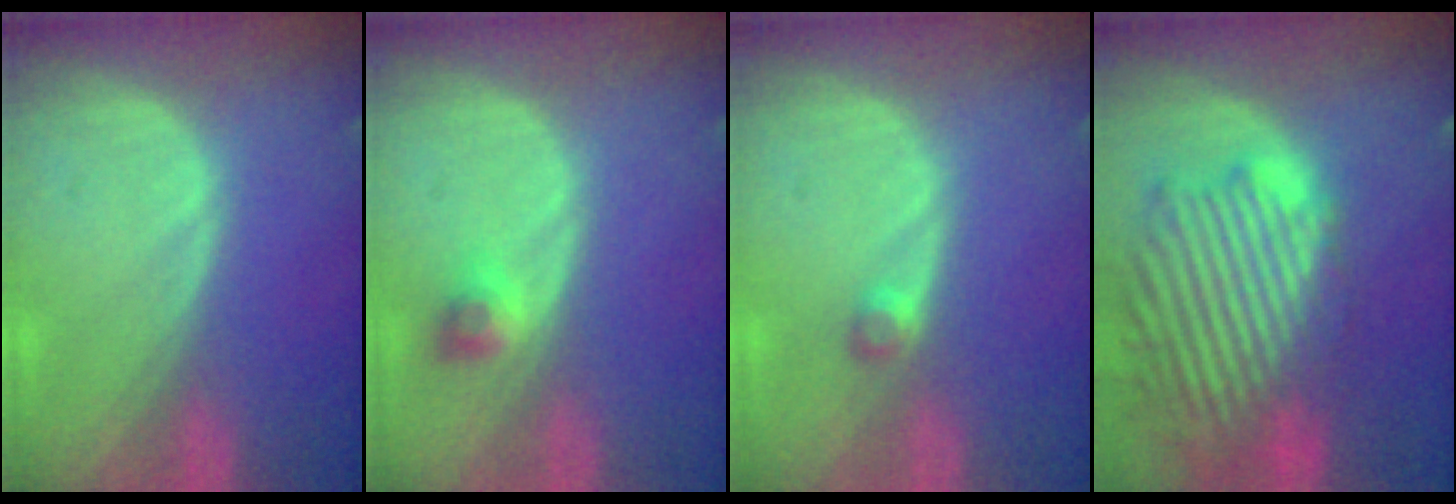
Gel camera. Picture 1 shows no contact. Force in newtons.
{"total": 2.4, "press": 2.0, "slide": 1.3}
{"total": 1.6, "press": 1.4, "slide": 0.8}
{"total": 14.0, "press": 11.9, "slide": 7.2}